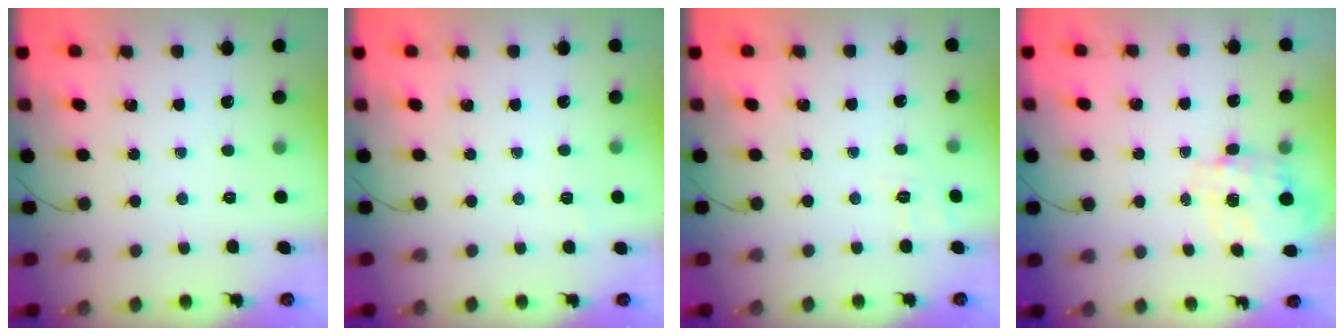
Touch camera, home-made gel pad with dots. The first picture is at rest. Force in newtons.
{"total": 1.3, "press": 0.0, "slide": 1.3}
{"total": 2.5, "press": 1.3, "slide": 2.2}
{"total": 3.6, "press": 3.5, "slide": 1.0}